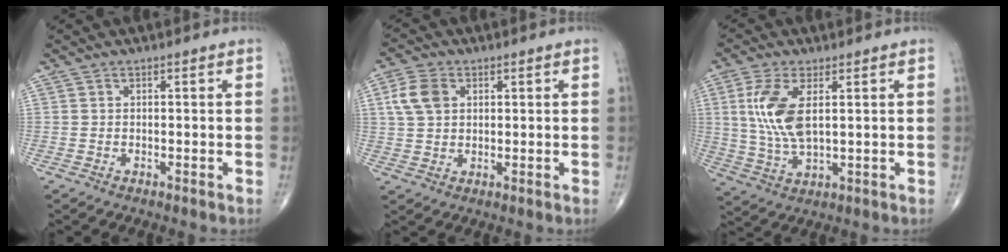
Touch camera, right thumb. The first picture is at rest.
{"total": 6.3, "force": [1.9, 4.5, 4.0], "torque": [-0.075, 0.004, 0.034]}
{"total": 10.3, "force": [2.3, 4.6, 9.0], "torque": [-0.198, -0.009, 0.053]}